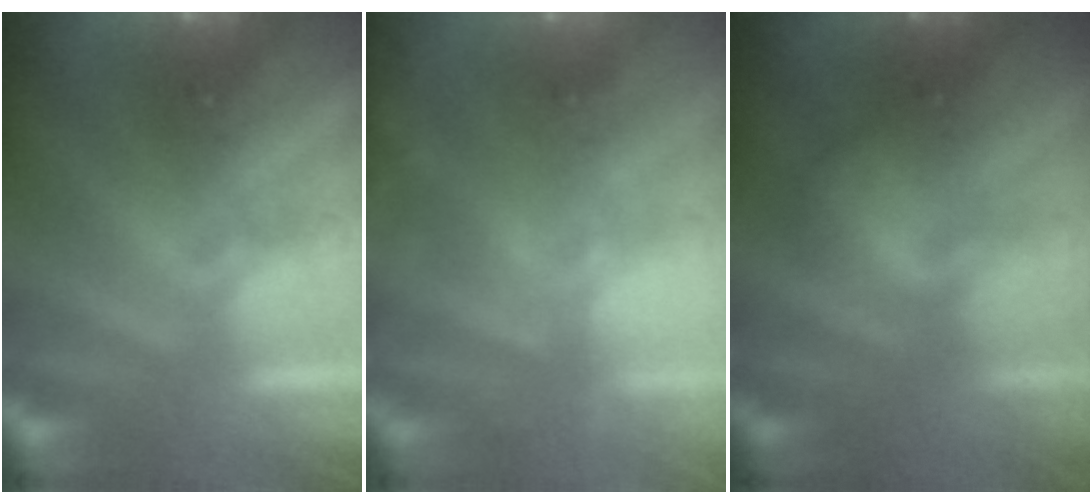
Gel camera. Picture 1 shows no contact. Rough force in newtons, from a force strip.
{"total": 6.7}
{"total": 2.0}